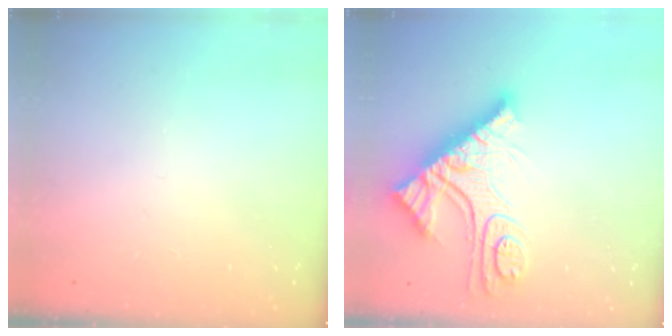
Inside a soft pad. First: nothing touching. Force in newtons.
{"total": 17.4, "press": 17.3, "slide": 1.8}